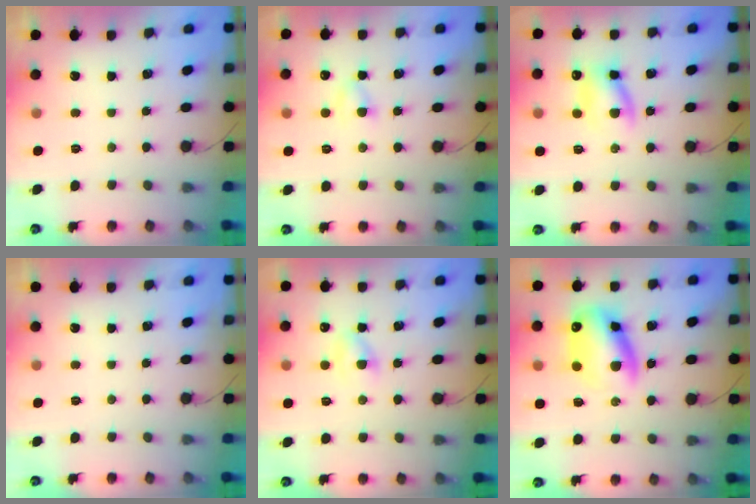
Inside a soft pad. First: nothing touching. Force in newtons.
{"total": 2.9, "press": 2.6, "slide": 1.3}
{"total": 9.6, "press": 9.4, "slide": 2.1}
{"total": 0.0}
{"total": 2.7, "press": 2.5, "slide": 1.1}
{"total": 14.6, "press": 14.2, "slide": 3.1}